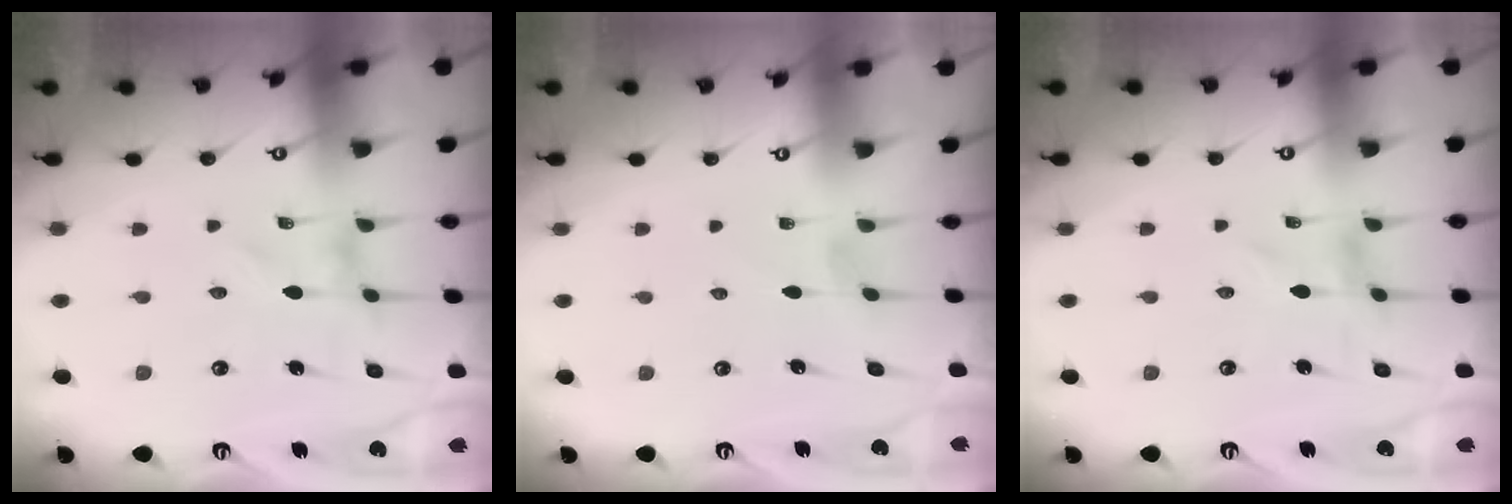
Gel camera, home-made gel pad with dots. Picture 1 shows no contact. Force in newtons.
{"total": 0.0}
{"total": 0.0}